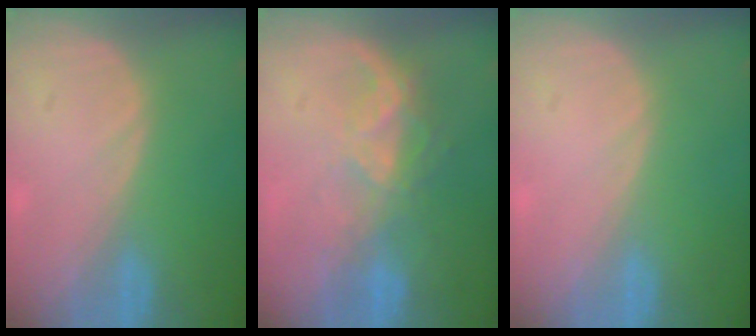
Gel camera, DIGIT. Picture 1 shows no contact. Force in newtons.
{"total": 6.5, "press": 5.9, "slide": 2.8}
{"total": 0.0}